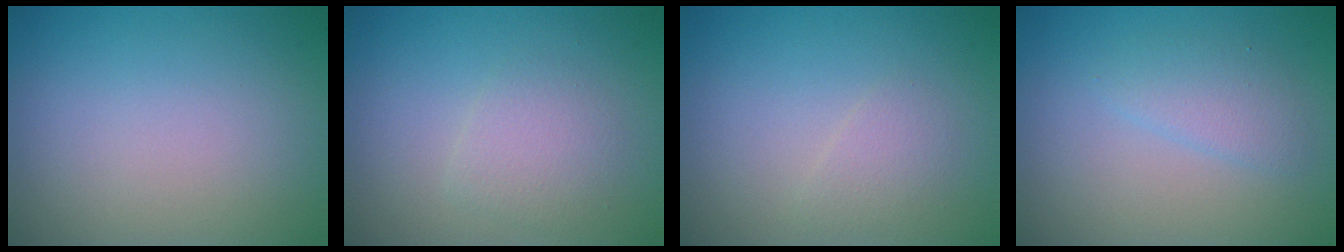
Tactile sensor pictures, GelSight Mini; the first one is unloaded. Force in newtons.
{"total": 2.0, "press": 2.0, "slide": 0.2}
{"total": 1.3, "press": 1.3, "slide": 0.0}
{"total": 1.9, "press": 1.9, "slide": 0.1}